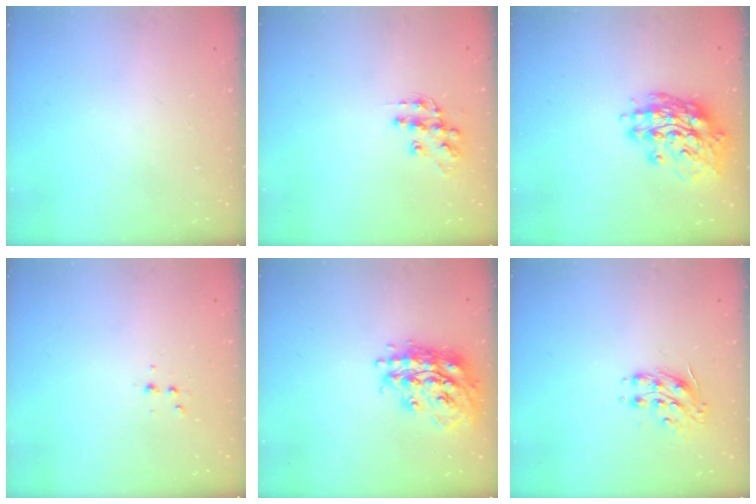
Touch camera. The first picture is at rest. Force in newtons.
{"total": 10.6, "press": 10.6, "slide": 0.6}
{"total": 15.6, "press": 15.3, "slide": 3.5}
{"total": 3.7, "press": 3.5, "slide": 1.1}
{"total": 19.6, "press": 19.5, "slide": 1.5}
{"total": 8.2, "press": 8.2, "slide": 0.4}